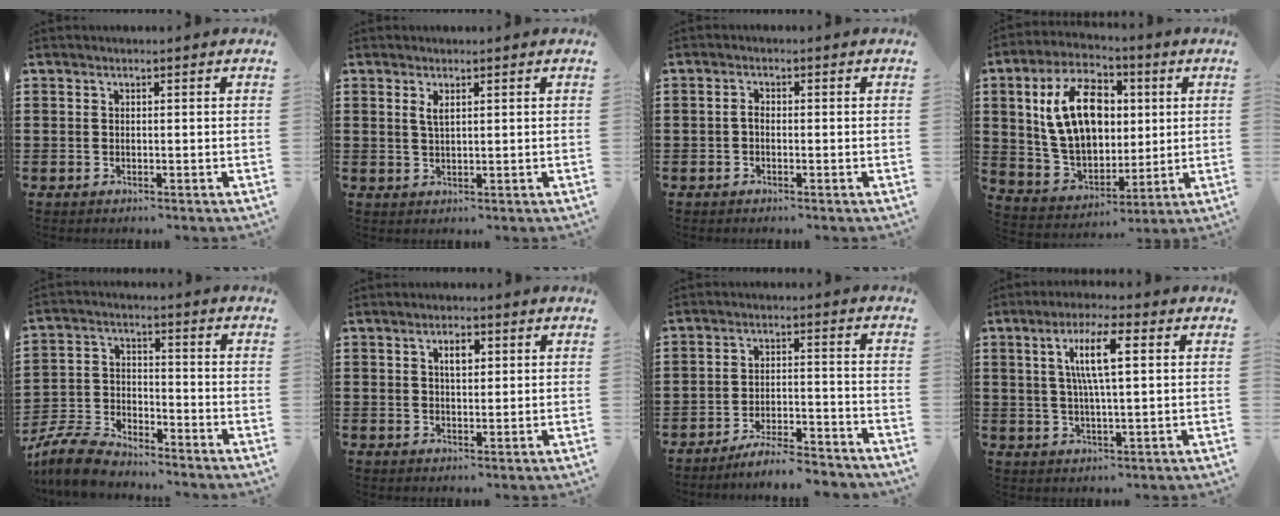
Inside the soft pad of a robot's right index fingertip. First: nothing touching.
{"total": 1.8, "force": [0.9, 0.5, 1.5], "torque": [-0.031, 0.004, 0.014]}
{"total": 1.3, "force": [-0.5, 0.7, 1.0], "torque": [-0.021, 0.000, -0.010]}
{"total": 14.6, "force": [2.8, 9.2, 10.9], "torque": [-0.231, 0.018, 0.049]}
{"total": 7.5, "force": [-7.0, 1.8, 2.2], "torque": [-0.061, 0.013, -0.142]}
{"total": 2.8, "force": [0.8, 1.2, 2.4], "torque": [-0.042, 0.002, 0.012]}
{"total": 5.6, "force": [-5.4, -0.1, 1.6], "torque": [-0.035, -0.004, -0.106]}
{"total": 7.4, "force": [1.9, 1.1, 7.1], "torque": [-0.145, 0.001, 0.025]}